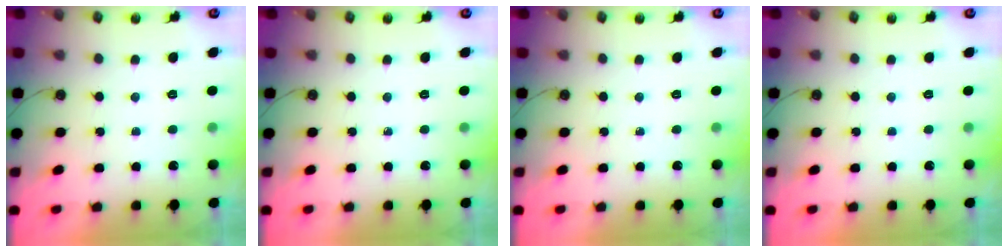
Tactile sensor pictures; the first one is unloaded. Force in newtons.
{"total": 0.0}
{"total": 0.0}
{"total": 0.0}